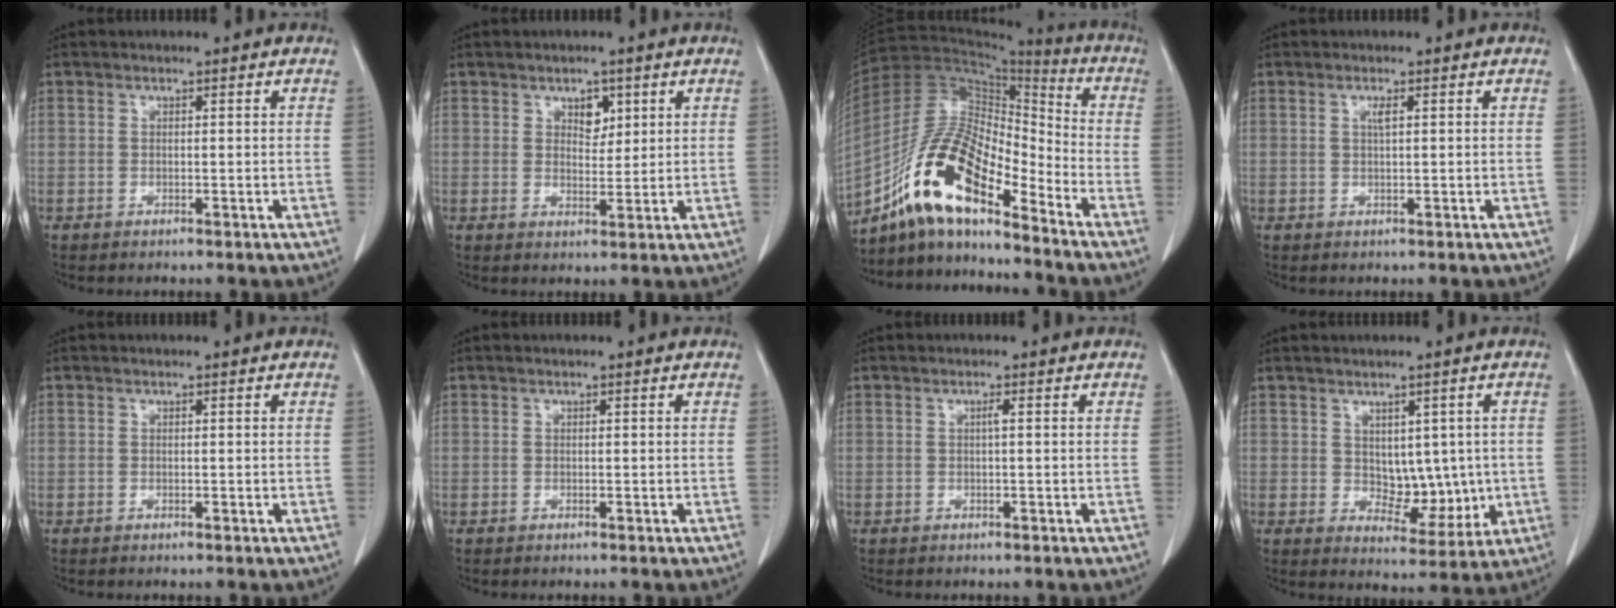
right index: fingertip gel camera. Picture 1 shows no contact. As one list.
[{"total": 3.0, "force": [1.5, 1.9, 1.7], "torque": [-0.021, 0.000, 0.026]}, {"total": 15.4, "force": [-10.3, 4.0, 10.8], "torque": [-0.210, 0.022, -0.186]}, {"total": 1.1, "force": [0.4, 0.0, 1.0], "torque": [-0.022, 0.001, 0.008]}, {"total": 0.0}, {"total": 0.0}, {"total": 0.6, "force": [0.1, -0.1, 0.6], "torque": [-0.009, 0.001, 0.003]}, {"total": 6.7, "force": [0.4, 4.2, 5.2], "torque": [-0.062, -0.001, 0.025]}]